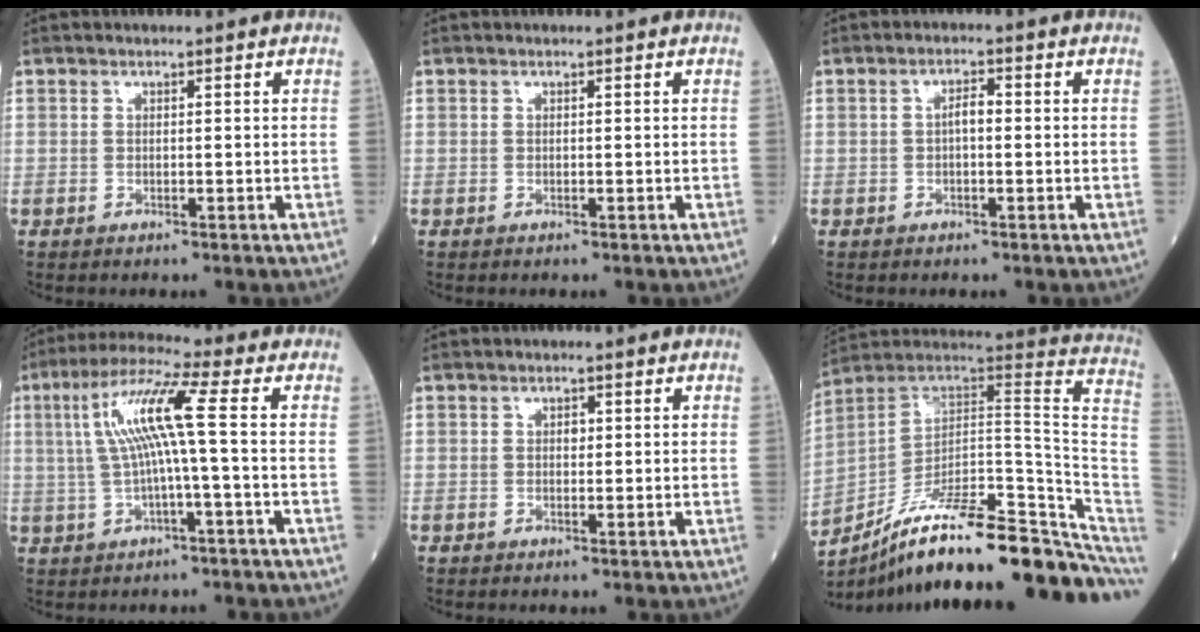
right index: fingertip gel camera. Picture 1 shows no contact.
{"total": 0.0}
{"total": 2.1, "force": [-0.1, 0.7, 1.9], "torque": [-0.031, 0.006, -0.005]}
{"total": 9.5, "force": [0.8, -0.5, 9.4], "torque": [-0.186, 0.025, 0.015]}
{"total": 0.8, "force": [0.2, 0.5, 0.6], "torque": [-0.009, 0.001, 0.002]}
{"total": 25.7, "force": [-19.4, 3.5, 16.4], "torque": [-0.144, 0.042, -0.294]}